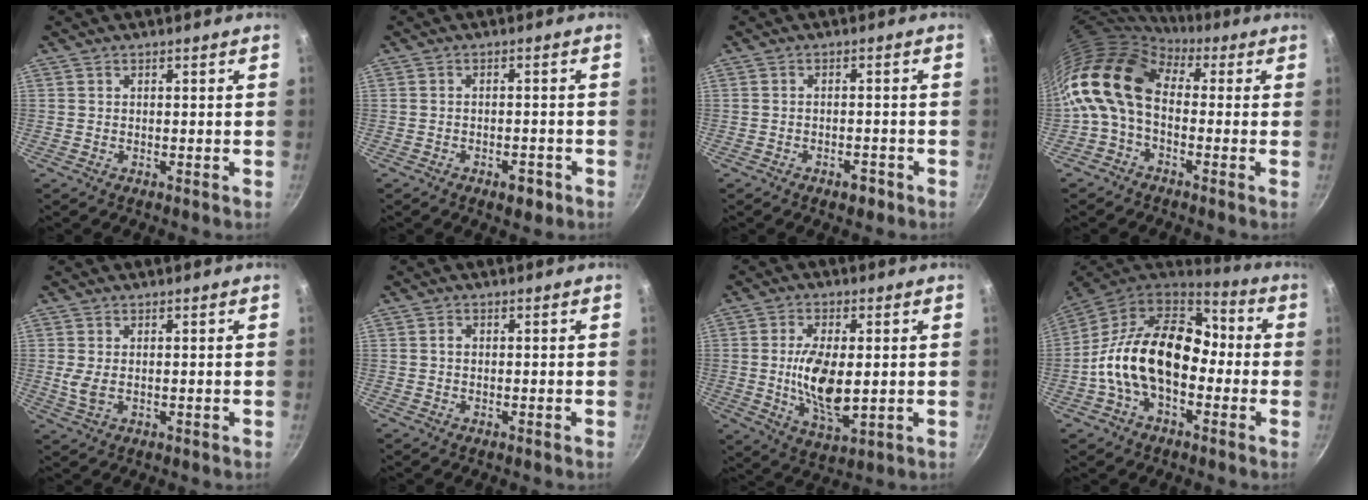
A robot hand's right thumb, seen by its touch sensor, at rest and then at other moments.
{"total": 3.6, "force": [-2.0, 1.8, 2.4], "torque": [-0.028, 0.016, -0.023]}
{"total": 2.8, "force": [-1.8, 1.4, 1.7], "torque": [-0.020, 0.018, -0.021]}
{"total": 13.5, "force": [0.2, 9.0, 10.0], "torque": [-0.182, 0.027, -0.019]}
{"total": 3.2, "force": [0.3, 1.7, 2.7], "torque": [-0.056, -0.003, 0.011]}
{"total": 1.2, "force": [0.1, 0.9, 0.7], "torque": [-0.012, 0.004, 0.001]}
{"total": 11.8, "force": [0.1, 5.5, 10.5], "torque": [-0.192, -0.011, 0.007]}
{"total": 20.1, "force": [-2.1, 13.1, 15.1], "torque": [-0.227, 0.047, -0.054]}